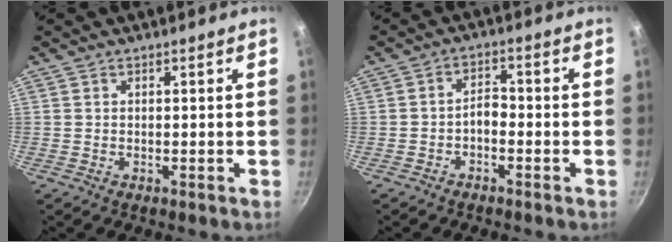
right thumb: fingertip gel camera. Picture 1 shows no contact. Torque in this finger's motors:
{"motor_torque": [0.39, 0.15, 0.41, 0.11, -0.05]}